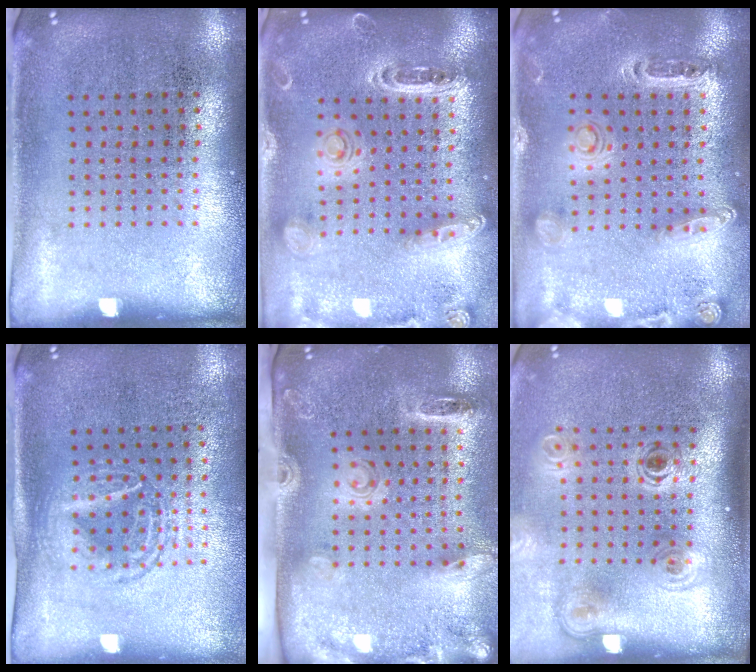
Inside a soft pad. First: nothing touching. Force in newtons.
{"total": 1.4, "press": 1.4, "slide": 0.0}
{"total": 1.4, "press": 1.3, "slide": 0.3}
{"total": 1.5, "press": 1.3, "slide": 0.7}
{"total": 2.7, "press": 1.9, "slide": 1.9}
{"total": 2.0, "press": 1.4, "slide": 1.5}